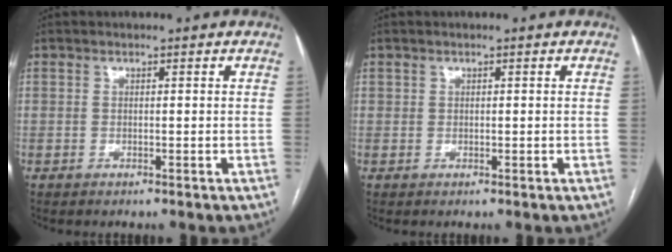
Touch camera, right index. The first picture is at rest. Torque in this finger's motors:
{"motor_torque": [-0.25, 0.16, 0.06, 0.00]}